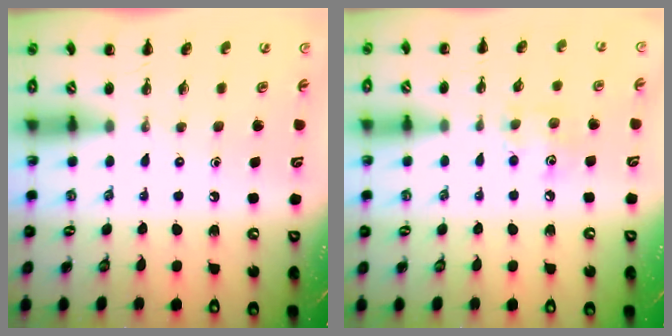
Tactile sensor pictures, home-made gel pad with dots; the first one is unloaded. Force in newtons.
{"total": 6.8, "press": 6.6, "slide": 1.4}